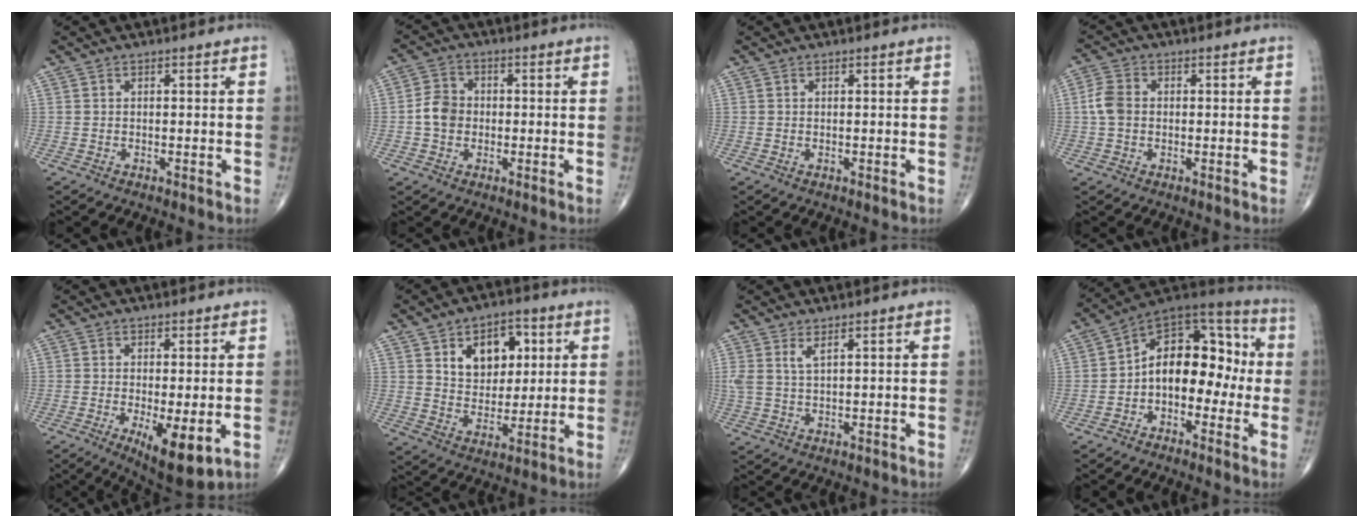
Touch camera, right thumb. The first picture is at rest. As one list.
[{"total": 5.2, "force": [-0.6, 4.3, 2.8], "torque": [-0.041, 0.013, -0.018]}, {"total": 0.0}, {"total": 4.5, "force": [0.0, 3.4, 3.0], "torque": [-0.066, 0.011, -0.006]}, {"total": 9.2, "force": [-2.5, 3.0, 8.3], "torque": [-0.126, -0.024, -0.033]}, {"total": 11.7, "force": [4.2, 8.0, 7.4], "torque": [-0.064, -0.017, 0.070]}, {"total": 2.8, "force": [1.6, 0.7, 2.2], "torque": [-0.052, -0.003, 0.039]}, {"total": 15.2, "force": [-1.4, 9.7, 11.6], "torque": [-0.134, 0.053, -0.039]}]